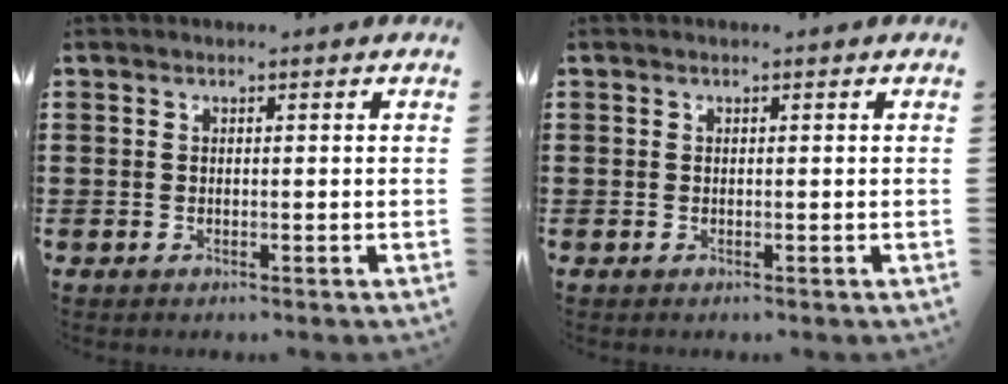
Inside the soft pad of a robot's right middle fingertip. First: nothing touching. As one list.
[{"total": 0.0}]